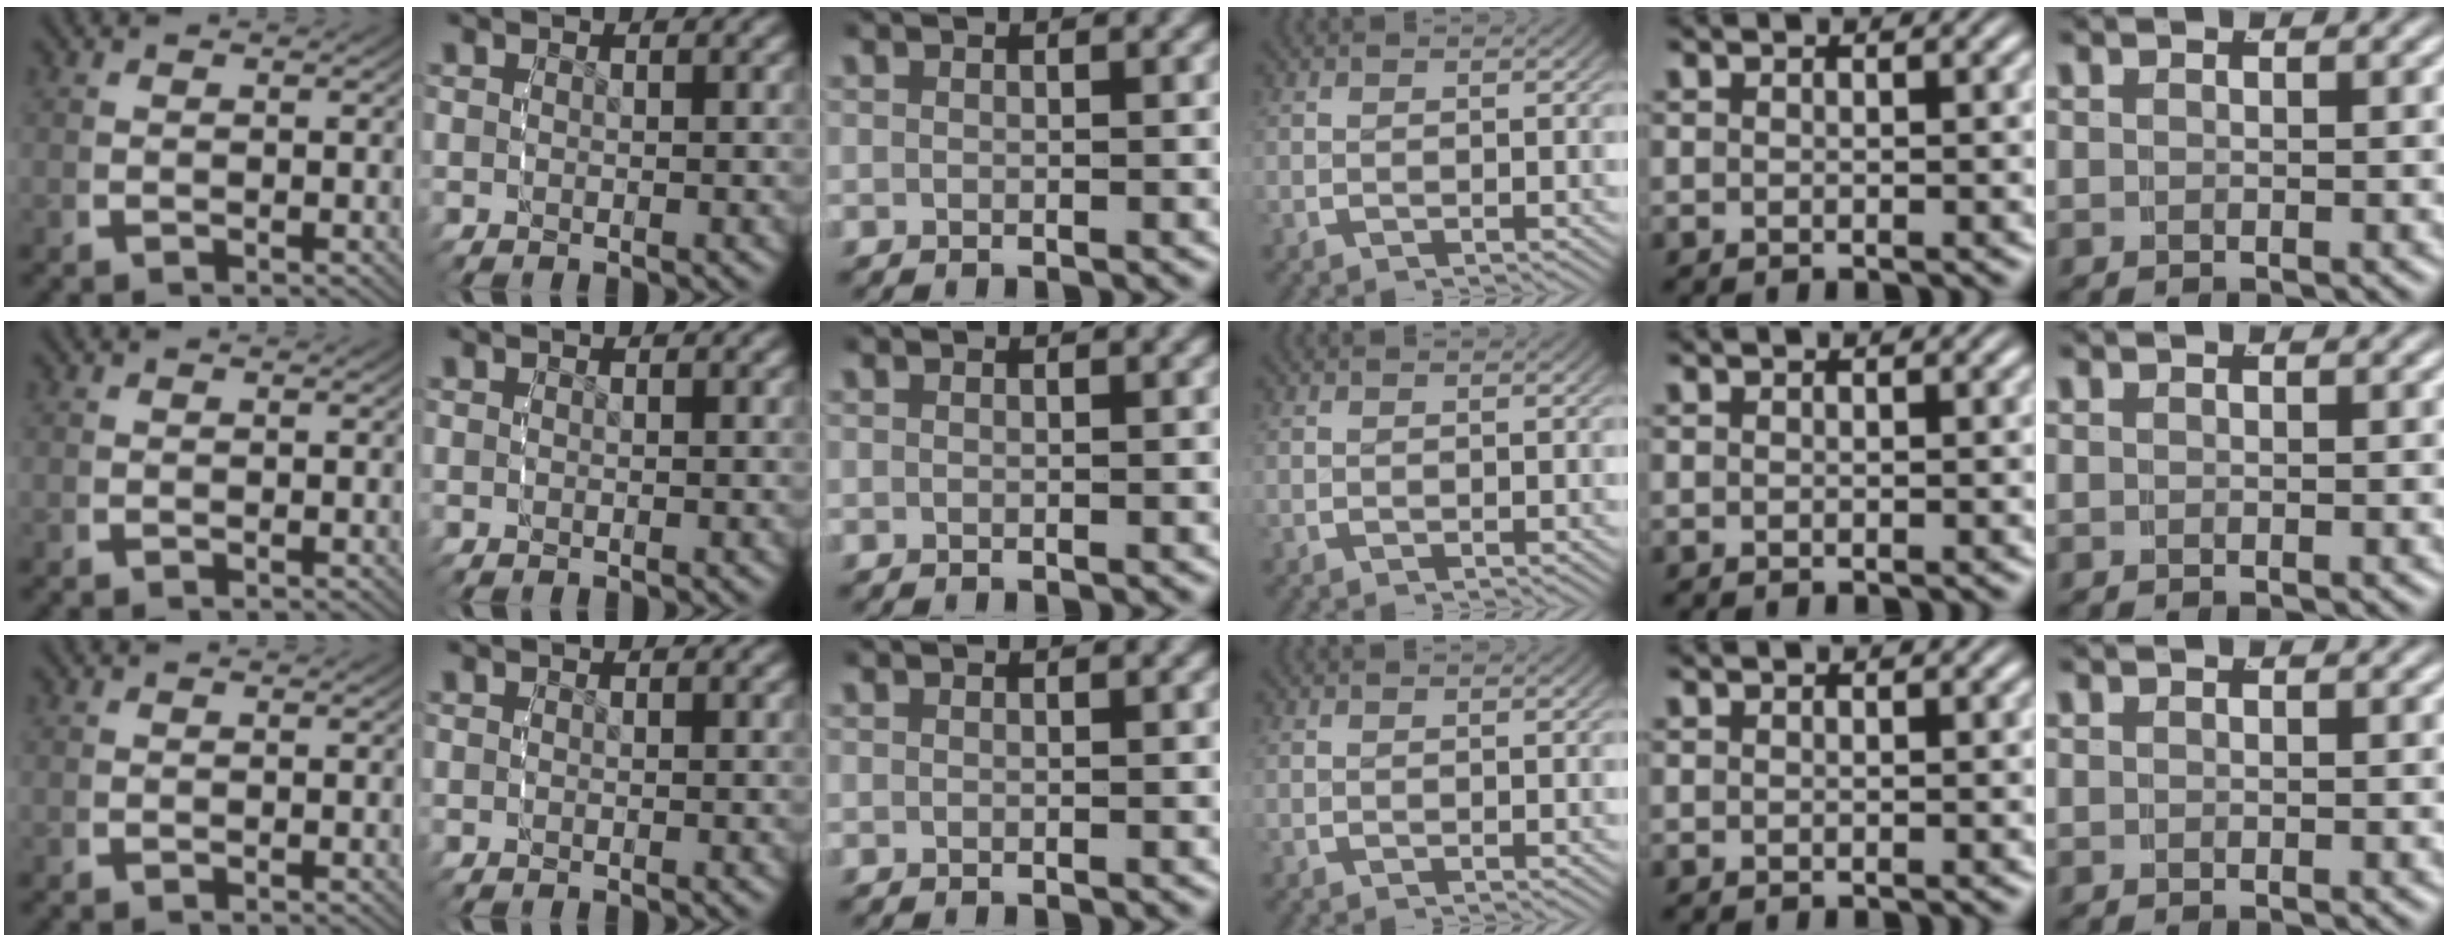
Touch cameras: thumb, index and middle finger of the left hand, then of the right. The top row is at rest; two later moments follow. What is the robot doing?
{"motion": "grasp_and_lifting", "object": "camera"}